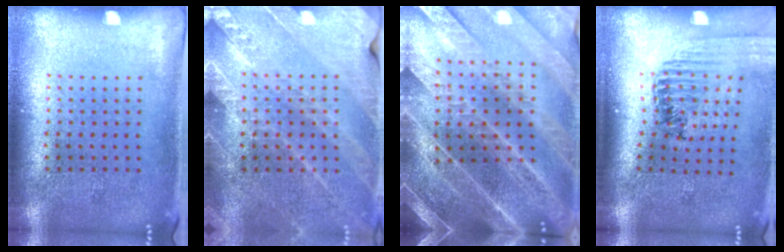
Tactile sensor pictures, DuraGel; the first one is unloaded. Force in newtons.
{"total": 2.6, "press": 2.5, "slide": 0.7}
{"total": 4.2, "press": 3.9, "slide": 1.6}
{"total": 1.5, "press": 1.4, "slide": 0.3}